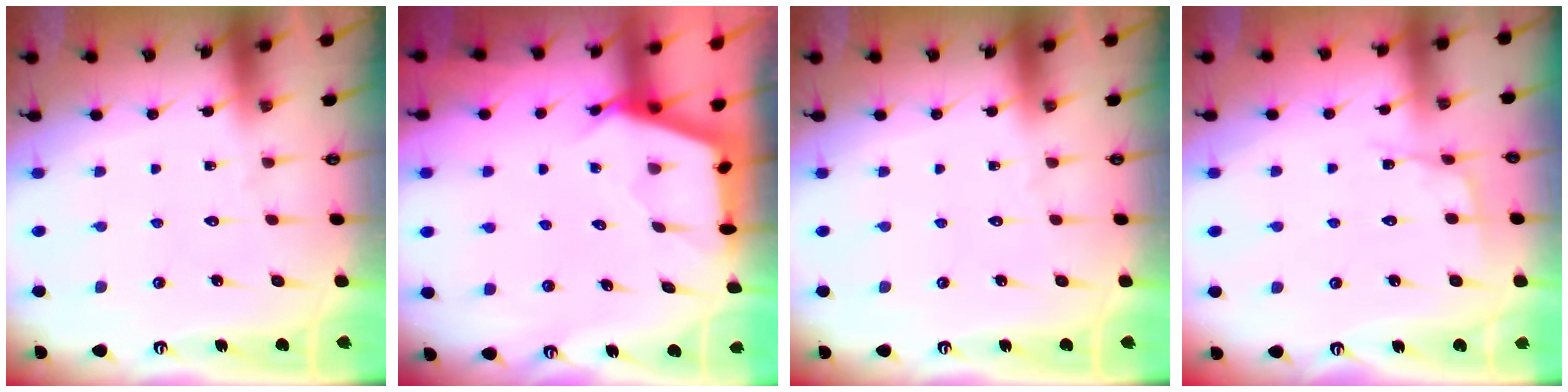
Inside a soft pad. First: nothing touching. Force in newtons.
{"total": 2.7, "press": 2.7, "slide": 0.4}
{"total": 0.0}
{"total": 4.4, "press": 4.3, "slide": 0.4}